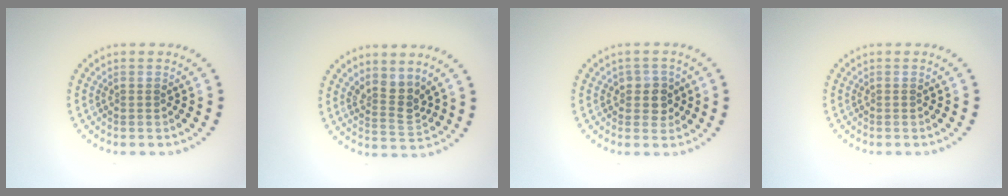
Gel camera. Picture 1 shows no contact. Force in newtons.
{"total": 2.7, "press": 2.0, "slide": 1.8}
{"total": 2.1, "press": 1.9, "slide": 0.9}
{"total": 0.0}